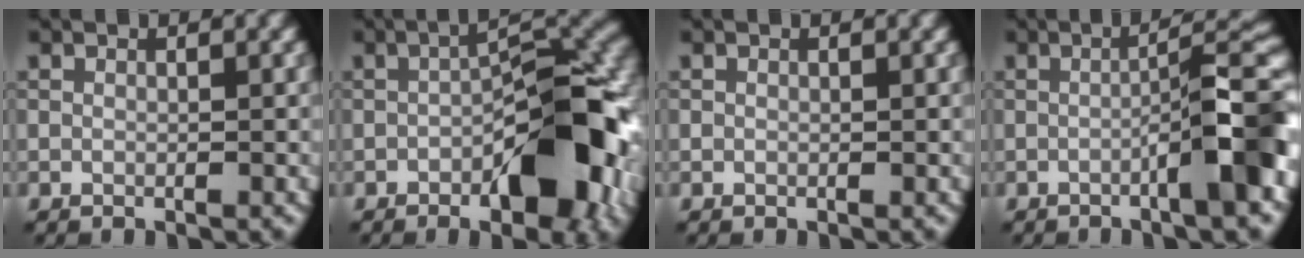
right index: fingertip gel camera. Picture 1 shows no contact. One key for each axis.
{"total": 10.8, "fx": -3.5, "fy": 4.4, "fz": 9.2, "tx": -0.119, "ty": 0.014, "tz": -0.060}
{"total": 0.0}
{"total": 7.2, "fx": -2.0, "fy": 1.0, "fz": 6.9, "tx": -0.090, "ty": 0.021, "tz": -0.037}